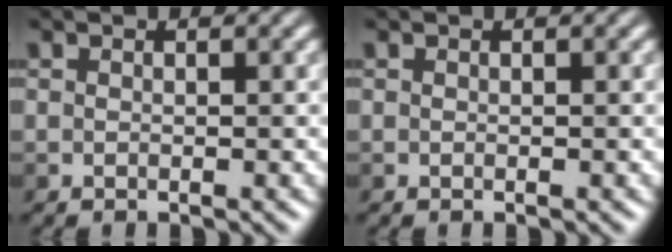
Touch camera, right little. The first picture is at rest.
{"total": 0.0}